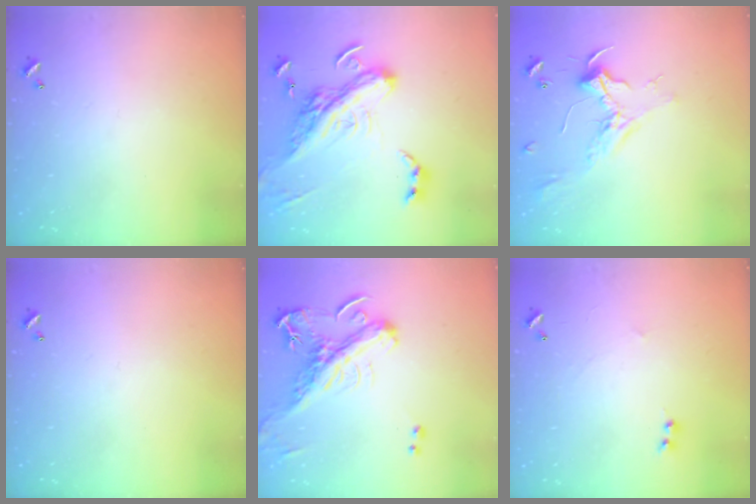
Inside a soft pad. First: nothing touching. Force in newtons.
{"total": 10.0, "press": 9.8, "slide": 2.3}
{"total": 2.4, "press": 2.3, "slide": 0.8}
{"total": 0.0}
{"total": 3.5, "press": 3.4, "slide": 1.0}
{"total": 1.1, "press": 0.9, "slide": 0.6}